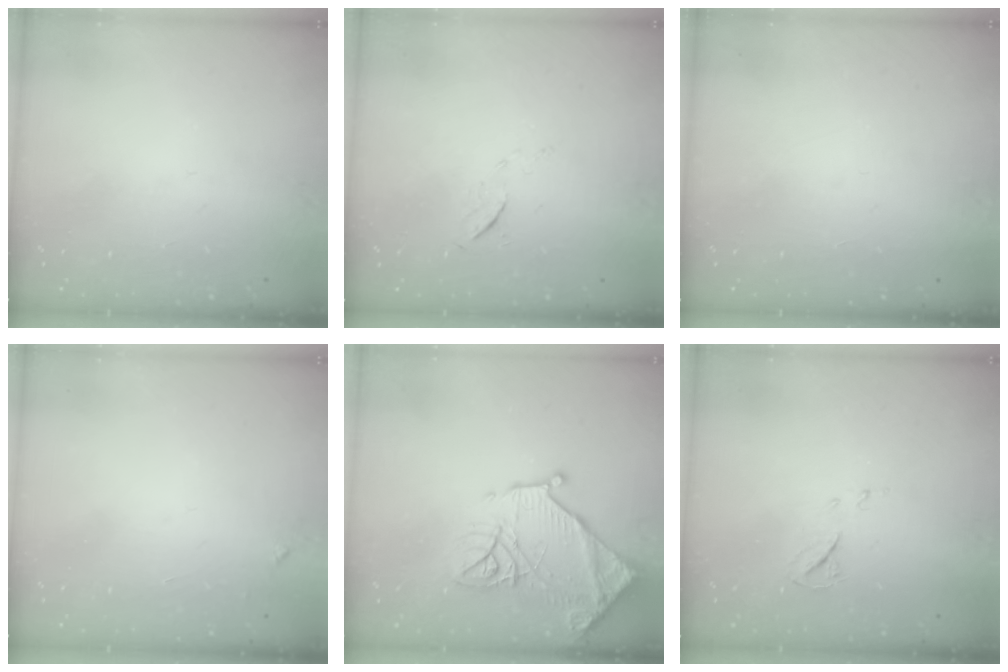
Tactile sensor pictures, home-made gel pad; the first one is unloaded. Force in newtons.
{"total": 5.3, "press": 5.3, "slide": 0.5}
{"total": 1.5, "press": 1.5, "slide": 0.1}
{"total": 3.3, "press": 3.3, "slide": 0.4}
{"total": 17.7, "press": 17.7, "slide": 1.5}
{"total": 5.8, "press": 5.8, "slide": 0.5}